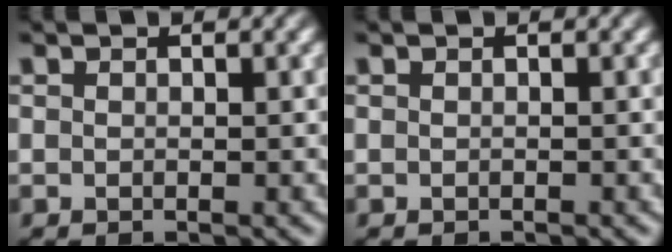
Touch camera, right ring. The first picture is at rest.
{"total": 0.0}